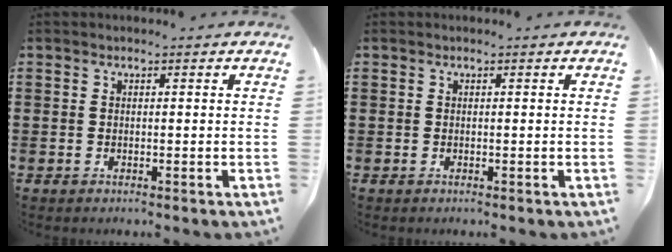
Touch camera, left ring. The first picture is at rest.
{"total": 0.0}